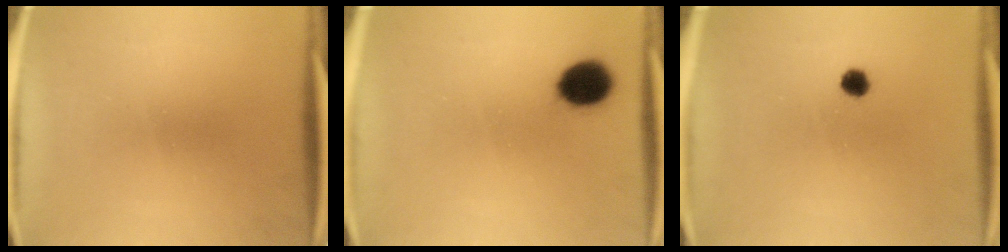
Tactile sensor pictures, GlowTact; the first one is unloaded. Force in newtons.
{"total": 6.3}
{"total": 1.8}